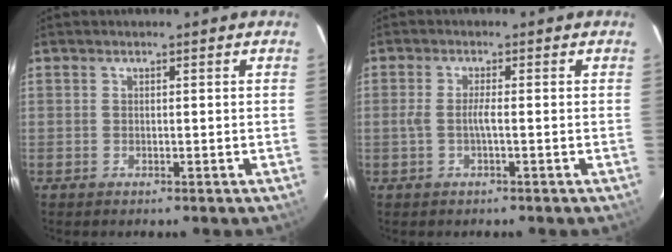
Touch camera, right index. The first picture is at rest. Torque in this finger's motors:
{"motor_torque": [0.50, -0.20, 0.31, 0.07]}